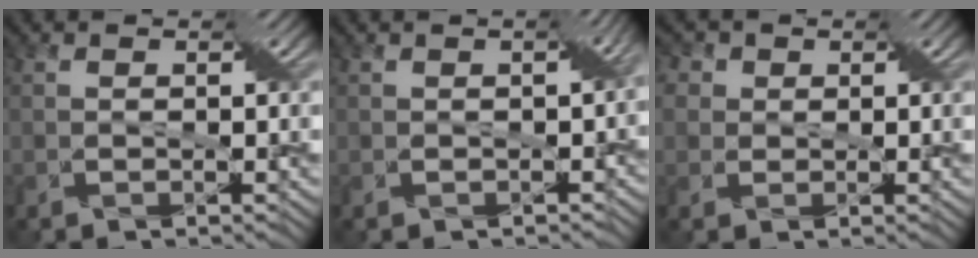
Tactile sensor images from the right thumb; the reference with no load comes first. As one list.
[{"total": 4.3, "force": [-0.7, 2.4, 3.5], "torque": [-0.041, -0.011, -0.007]}, {"total": 5.3, "force": [2.0, 4.3, 2.3], "torque": [-0.058, 0.025, 0.022]}]